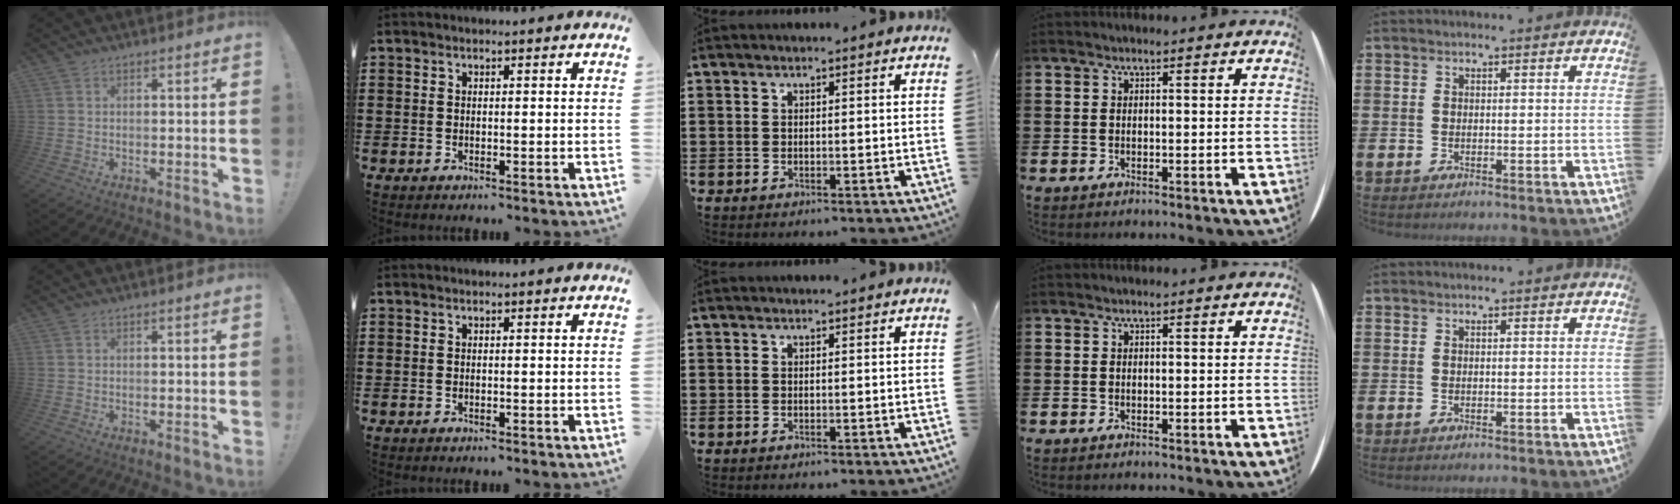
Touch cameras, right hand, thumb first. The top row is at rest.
{}